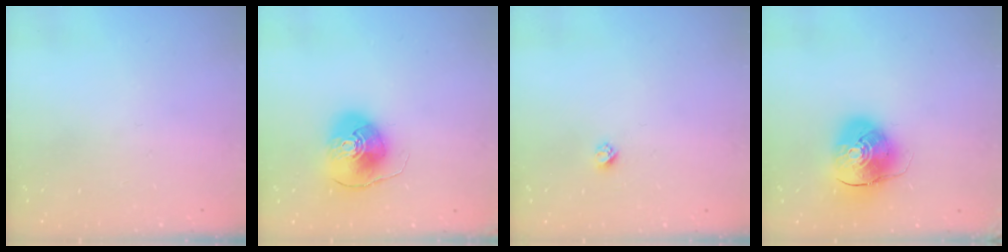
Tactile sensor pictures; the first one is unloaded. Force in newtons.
{"total": 10.3, "press": 10.2, "slide": 1.5}
{"total": 2.4, "press": 2.4, "slide": 0.2}
{"total": 10.8, "press": 10.6, "slide": 1.9}